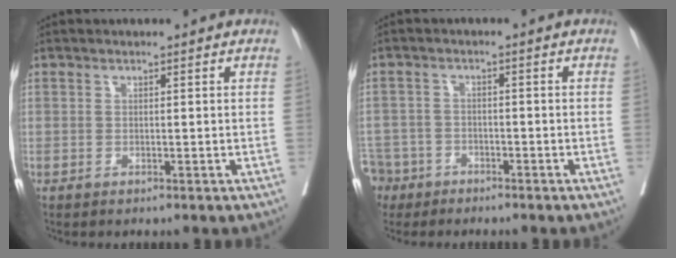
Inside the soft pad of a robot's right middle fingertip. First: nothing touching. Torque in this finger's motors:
{"motor_torque": [1.36, -0.78, 1.05, 0.21]}